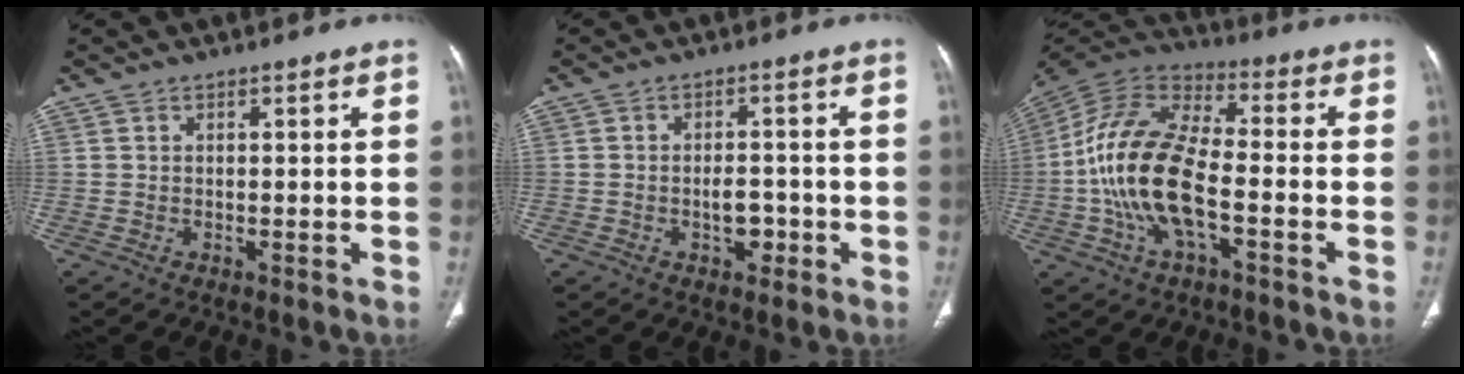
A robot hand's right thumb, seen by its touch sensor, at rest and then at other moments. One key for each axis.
{"total": 3.7, "fx": -1.4, "fy": 2.4, "fz": 2.5, "tx": -0.023, "ty": 0.017, "tz": -0.018}
{"total": 17.8, "fx": -3.9, "fy": 8.3, "fz": 15.2, "tx": -0.306, "ty": 0.036, "tz": -0.075}